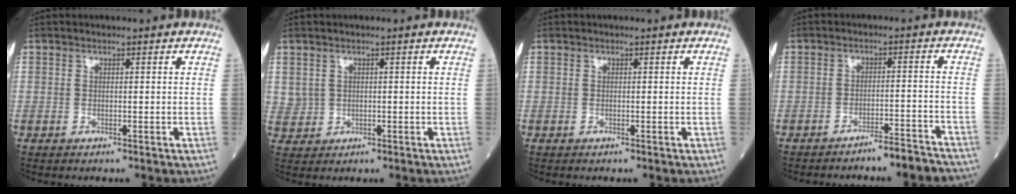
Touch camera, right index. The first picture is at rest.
{"total": 2.8, "force": [0.8, 2.6, 0.6], "torque": [-0.011, 0.004, 0.023]}
{"total": 0.0}
{"total": 5.7, "force": [-5.2, -0.2, 2.2], "torque": [-0.016, -0.002, -0.073]}